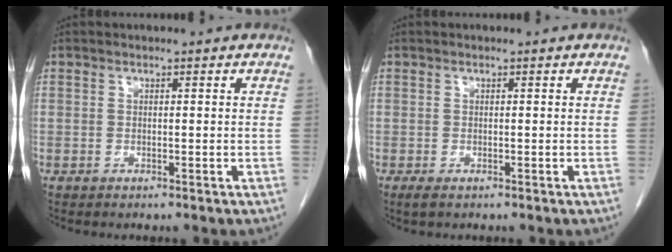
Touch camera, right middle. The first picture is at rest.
{"total": 0.9, "force": [-0.5, 0.3, 0.7], "torque": [-0.012, -0.002, -0.005]}